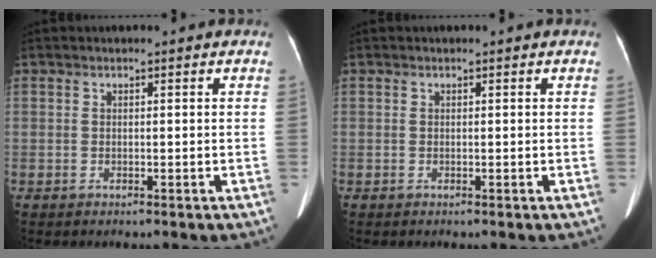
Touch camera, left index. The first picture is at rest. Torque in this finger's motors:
{"motor_torque": [-0.17, -0.13, -0.01, 0.00]}